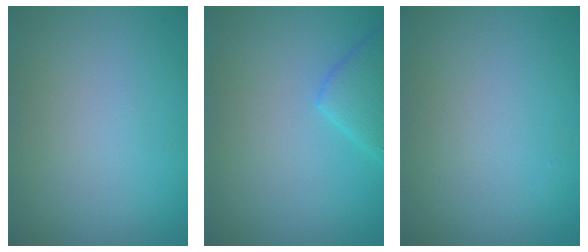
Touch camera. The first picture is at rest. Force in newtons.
{"total": 2.9, "press": 2.9, "slide": 0.2}
{"total": 0.0}